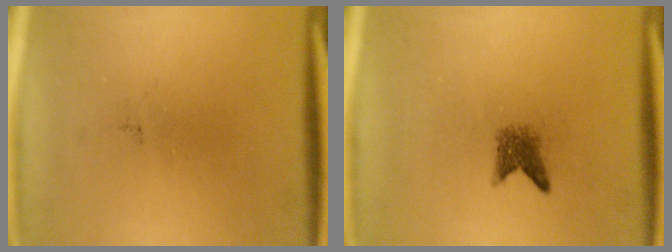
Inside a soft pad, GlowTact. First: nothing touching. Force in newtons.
{"total": 2.3}